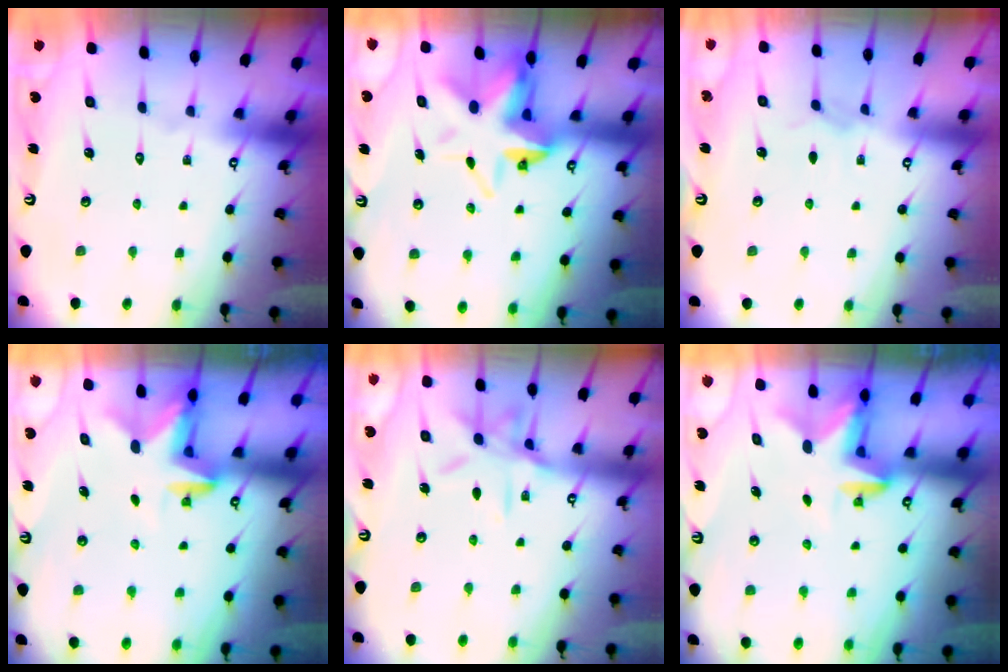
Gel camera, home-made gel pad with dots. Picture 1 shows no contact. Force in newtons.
{"total": 7.9, "press": 7.7, "slide": 1.6}
{"total": 2.6, "press": 2.6, "slide": 0.4}
{"total": 2.7, "press": 2.7, "slide": 0.5}
{"total": 10.5, "press": 10.5, "slide": 0.9}
{"total": 2.8, "press": 2.7, "slide": 0.5}